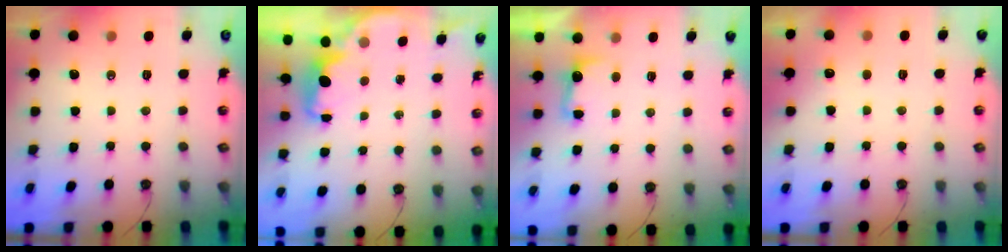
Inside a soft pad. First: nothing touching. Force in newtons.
{"total": 1.8, "press": 1.7, "slide": 0.7}
{"total": 4.6, "press": 4.5, "slide": 1.0}
{"total": 2.4, "press": 2.2, "slide": 1.0}